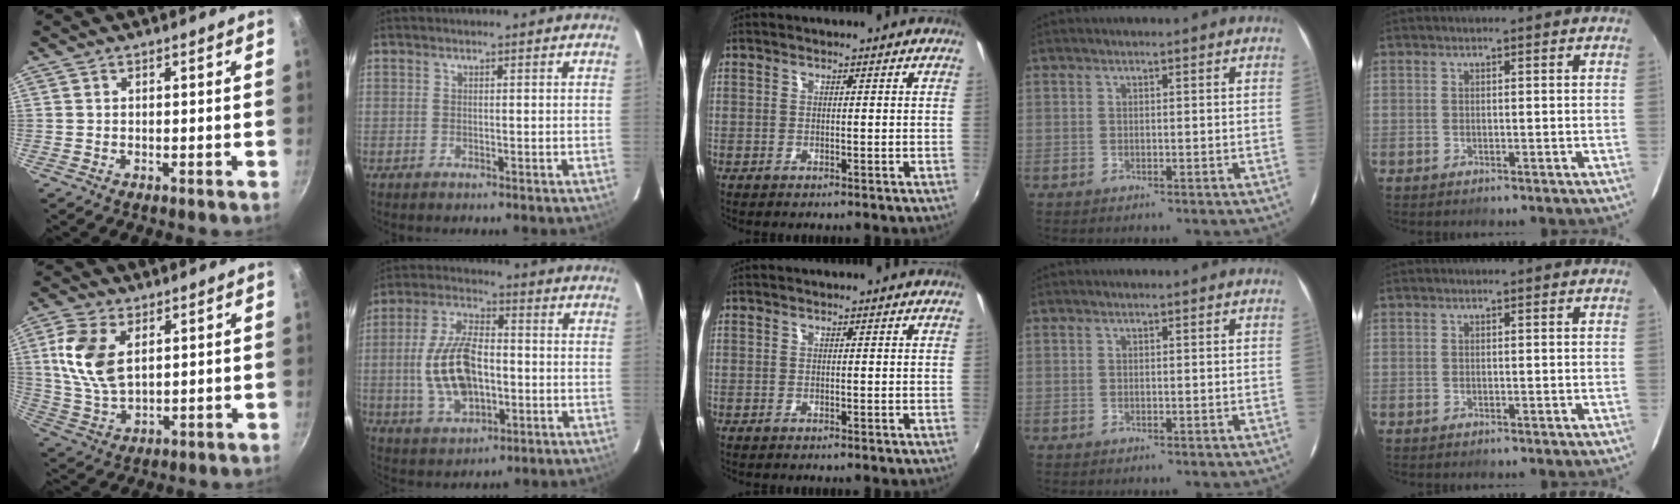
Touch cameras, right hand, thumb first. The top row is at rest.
{"thumb": {"total": 11.5, "force": [3.4, 6.7, 8.8], "torque": [-0.174, -0.013, 0.070]}, "index": {"total": 14.4, "force": [-1.8, 7.7, 12.1], "torque": [-0.245, 0.005, -0.023]}}